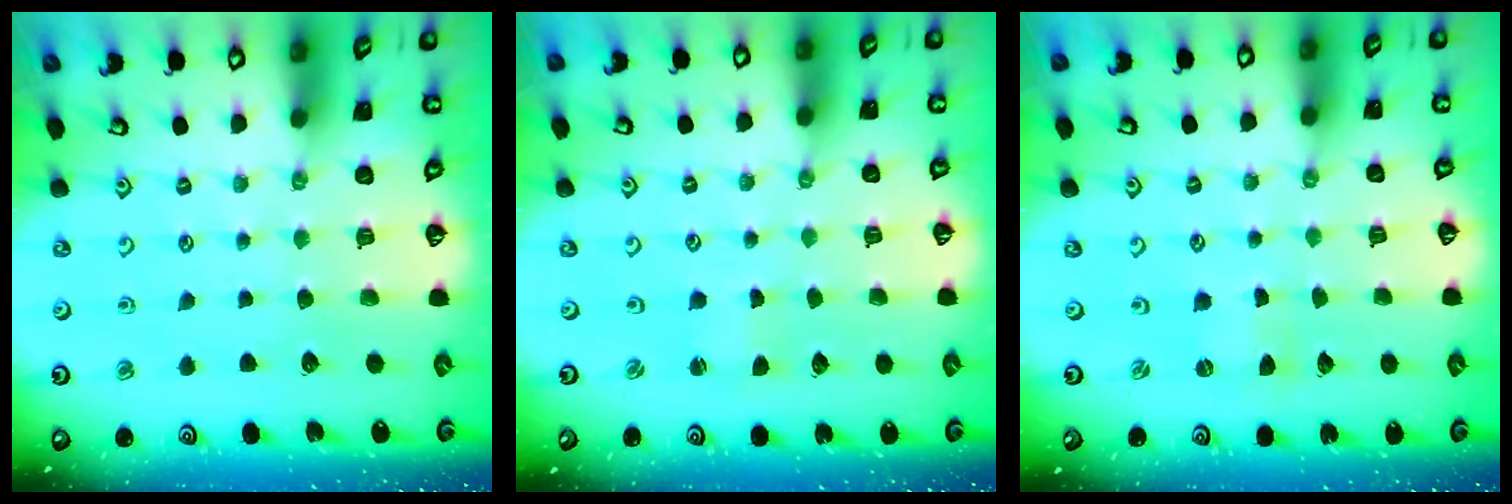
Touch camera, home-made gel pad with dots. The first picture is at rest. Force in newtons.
{"total": 0.9, "press": 0.9, "slide": 0.1}
{"total": 0.0}